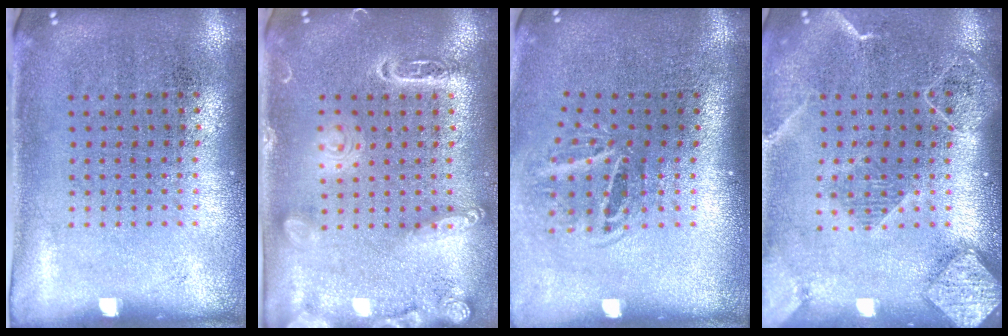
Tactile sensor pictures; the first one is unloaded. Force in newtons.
{"total": 1.9, "press": 1.8, "slide": 0.4}
{"total": 1.8, "press": 1.2, "slide": 1.4}
{"total": 2.3, "press": 1.9, "slide": 1.2}